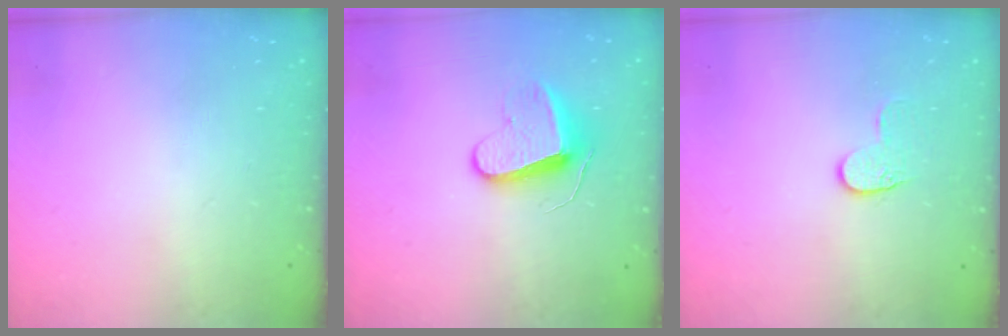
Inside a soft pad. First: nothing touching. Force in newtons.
{"total": 9.1, "press": 9.1, "slide": 0.7}
{"total": 4.6, "press": 4.6, "slide": 0.3}